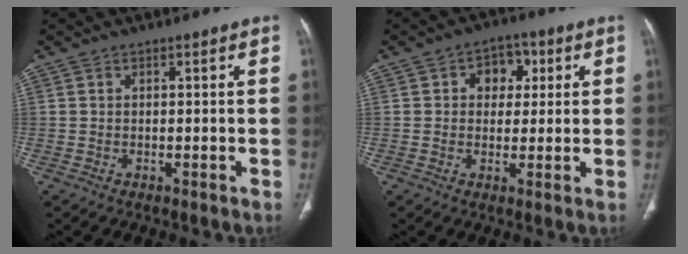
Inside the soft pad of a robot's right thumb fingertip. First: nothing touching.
{"total": 6.3, "force": [1.7, 4.9, 3.7], "torque": [-0.012, 0.002, 0.019]}